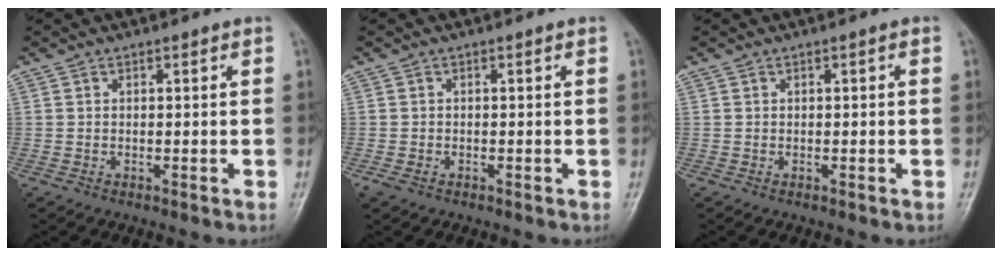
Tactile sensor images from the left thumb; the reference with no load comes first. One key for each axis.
{"total": 1.5, "fx": -0.7, "fy": 1.0, "fz": 0.9, "tx": -0.022, "ty": -0.002, "tz": -0.013}
{"total": 0.0}